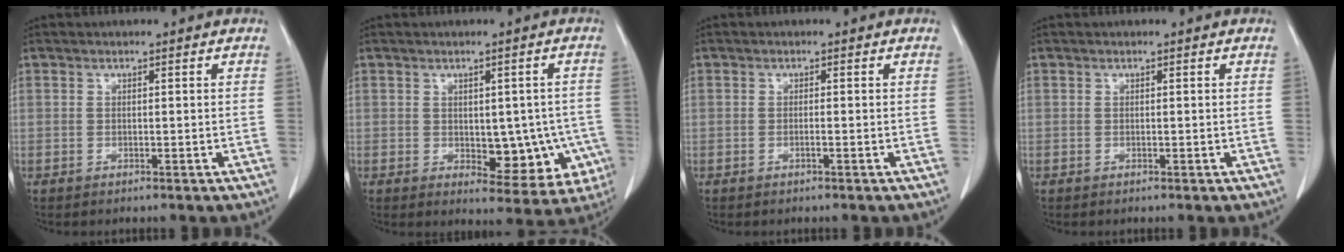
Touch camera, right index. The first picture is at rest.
{"total": 9.0, "force": [-1.5, 4.8, 7.5], "torque": [-0.071, 0.005, -0.007]}
{"total": 0.6, "force": [-0.3, -0.1, 0.5], "torque": [-0.010, 0.001, -0.007]}
{"total": 0.0}